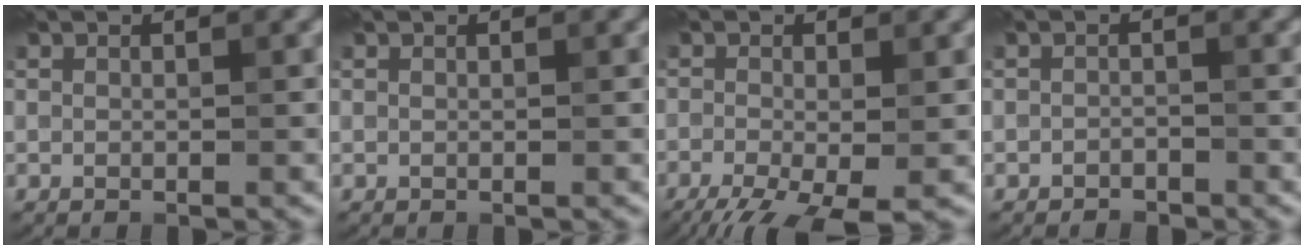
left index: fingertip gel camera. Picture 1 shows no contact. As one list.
[{"total": 0.0}, {"total": 7.4, "force": [-4.2, 2.7, 5.5], "torque": [-0.105, -0.029, -0.069]}, {"total": 1.2, "force": [-1.0, 0.5, 0.1], "torque": [0.000, 0.001, -0.020]}]